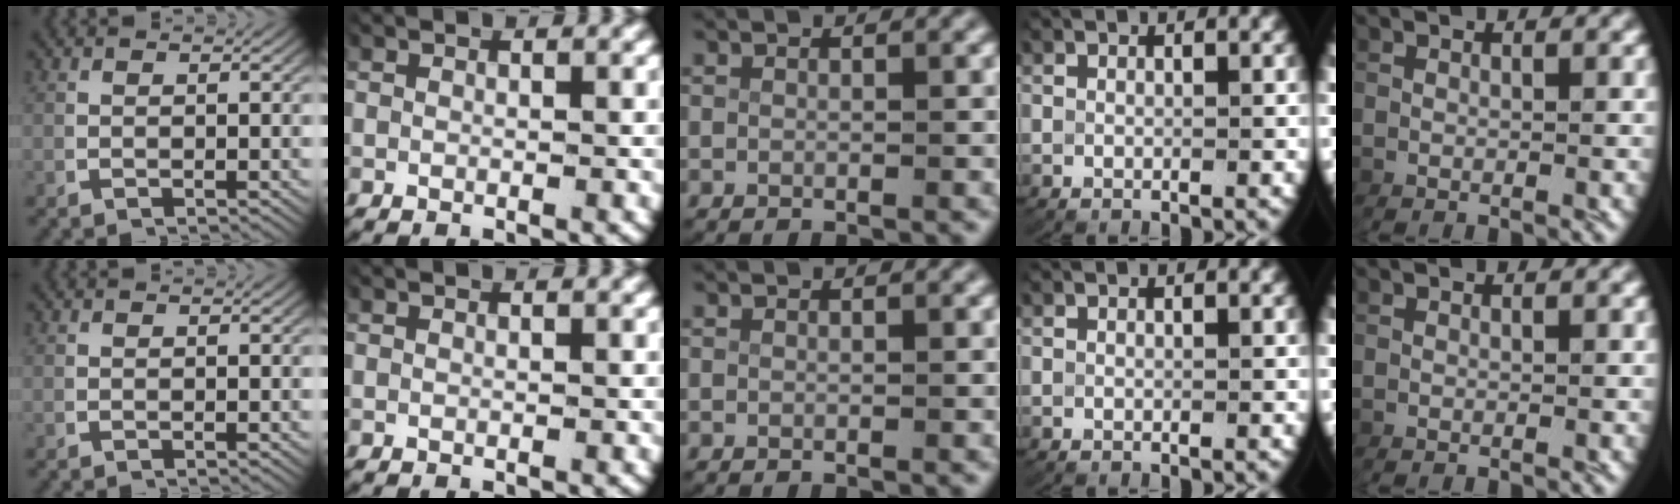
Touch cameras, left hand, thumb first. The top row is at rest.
{}